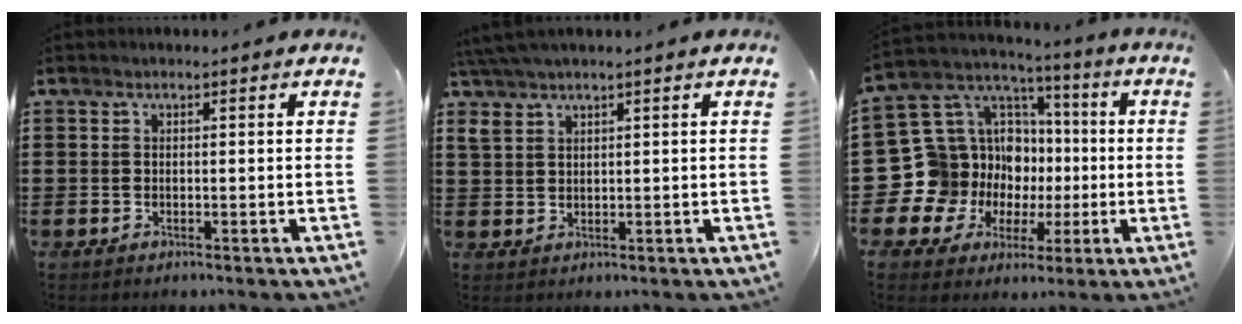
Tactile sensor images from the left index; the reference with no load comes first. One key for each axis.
{"total": 3.1, "fx": 2.4, "fy": 0.6, "fz": 1.8, "tx": -0.044, "ty": 0.004, "tz": 0.046}
{"total": 16.4, "fx": -2.6, "fy": 15.5, "fz": 4.7, "tx": -0.145, "ty": -0.028, "tz": -0.009}